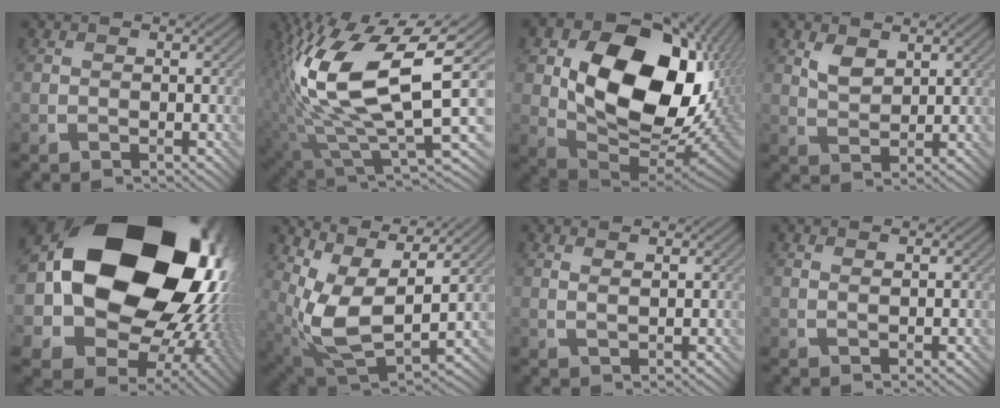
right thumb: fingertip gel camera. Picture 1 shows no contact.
{"total": 15.5, "force": [1.2, 5.6, 14.4], "torque": [-0.291, -0.006, 0.026]}
{"total": 18.9, "force": [3.2, 13.1, 13.2], "torque": [-0.229, -0.034, 0.075]}
{"total": 3.2, "force": [1.9, 1.8, 1.9], "torque": [-0.043, -0.006, 0.041]}
{"total": 23.3, "force": [4.0, 17.8, 14.5], "torque": [-0.290, -0.059, 0.106]}
{"total": 11.8, "force": [3.5, 5.1, 10.1], "torque": [-0.226, -0.010, 0.072]}
{"total": 1.4, "force": [1.0, 0.2, 1.0], "torque": [-0.018, -0.005, 0.021]}
{"total": 0.7, "force": [0.5, 0.1, 0.6], "torque": [-0.011, 0.001, 0.008]}